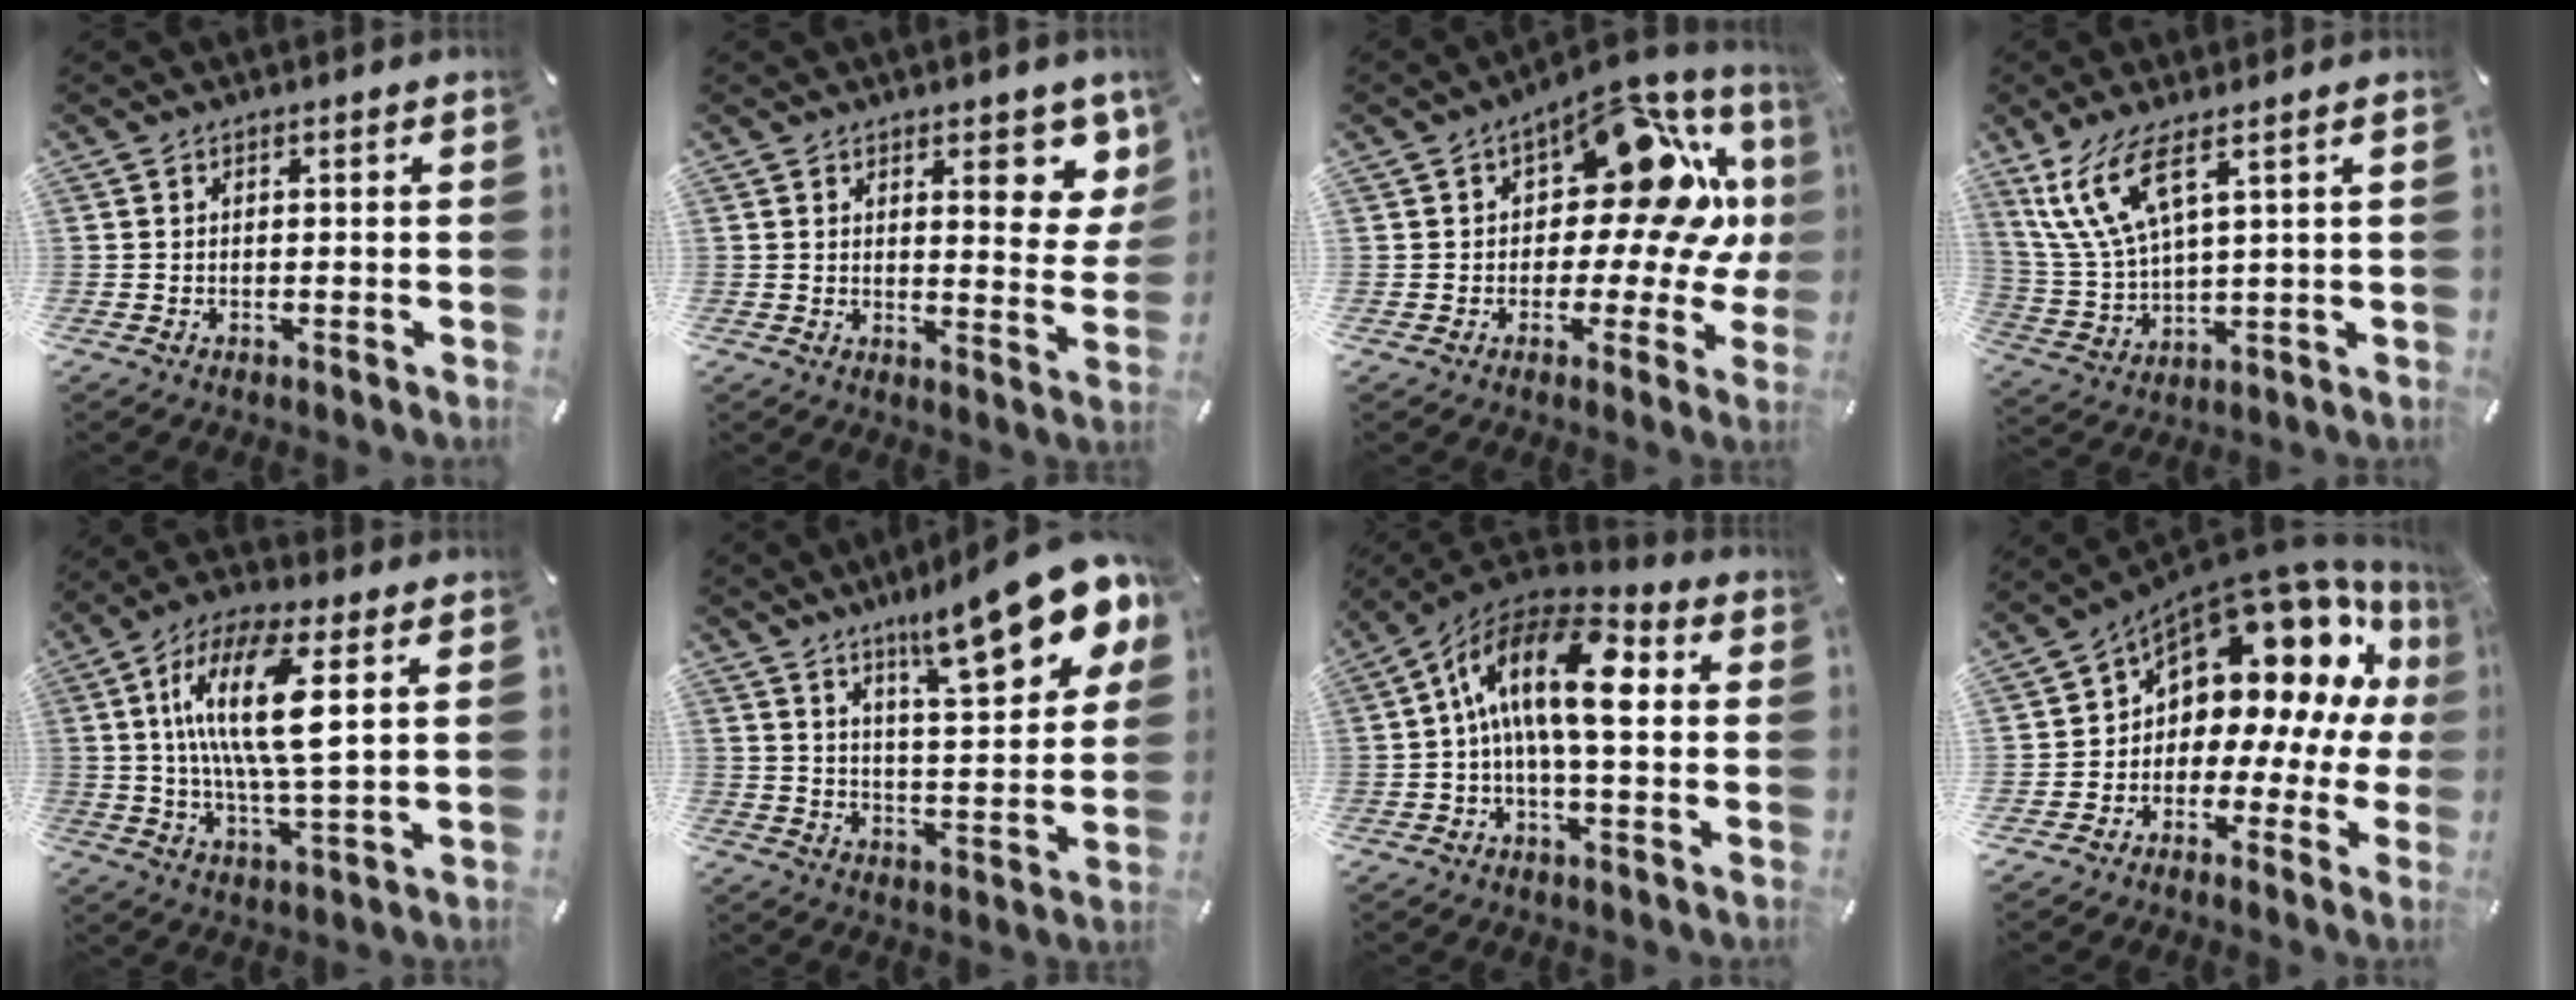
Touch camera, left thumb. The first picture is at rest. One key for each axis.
{"total": 8.8, "fx": 5.4, "fy": 3.9, "fz": 5.8, "tx": -0.053, "ty": -0.041, "tz": 0.085}
{"total": 19.7, "fx": 6.0, "fy": 10.9, "fz": 15.3, "tx": -0.186, "ty": -0.054, "tz": 0.096}
{"total": 12.1, "fx": 6.7, "fy": 4.3, "fz": 9.2, "tx": -0.220, "ty": -0.016, "tz": 0.119}
{"total": 15.9, "fx": 4.1, "fy": 4.4, "fz": 14.7, "tx": -0.296, "ty": -0.003, "tz": 0.061}
{"total": 18.5, "fx": 13.2, "fy": 4.8, "fz": 12.1, "tx": -0.180, "ty": -0.092, "tz": 0.212}
{"total": 16.6, "fx": 2.0, "fy": 7.5, "fz": 14.7, "tx": -0.275, "ty": 0.004, "tz": 0.032}
{"total": 14.7, "fx": 7.8, "fy": 9.0, "fz": 8.7, "tx": -0.124, "ty": -0.073, "tz": 0.126}